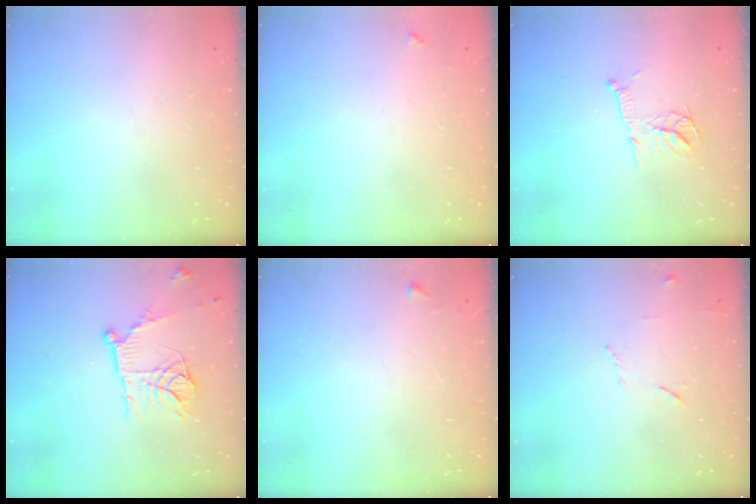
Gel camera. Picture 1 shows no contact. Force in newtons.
{"total": 3.3, "press": 3.3, "slide": 0.4}
{"total": 11.7, "press": 11.7, "slide": 0.7}
{"total": 14.9, "press": 14.8, "slide": 1.4}
{"total": 2.6, "press": 2.6, "slide": 0.3}
{"total": 5.9, "press": 5.8, "slide": 1.1}